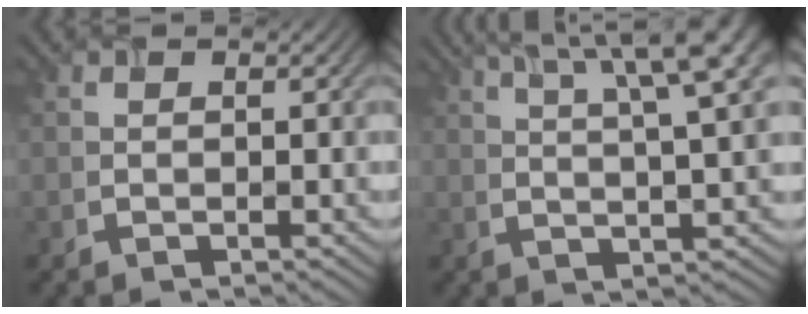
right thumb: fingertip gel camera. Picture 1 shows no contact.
{"total": 12.0, "force": [6.3, 2.6, 9.9], "torque": [-0.150, 0.015, 0.090]}